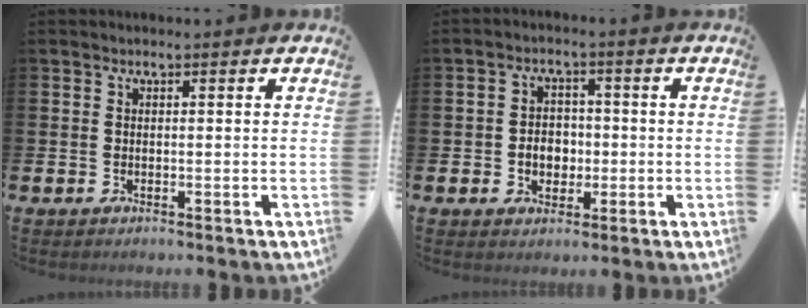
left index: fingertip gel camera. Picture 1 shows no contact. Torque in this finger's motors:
{"motor_torque": [0.26, 0.12, 0.09, 0.05]}